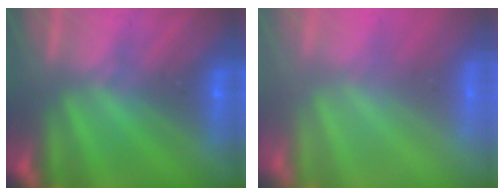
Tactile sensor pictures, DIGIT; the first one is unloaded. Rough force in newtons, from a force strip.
{"total": 6.4}